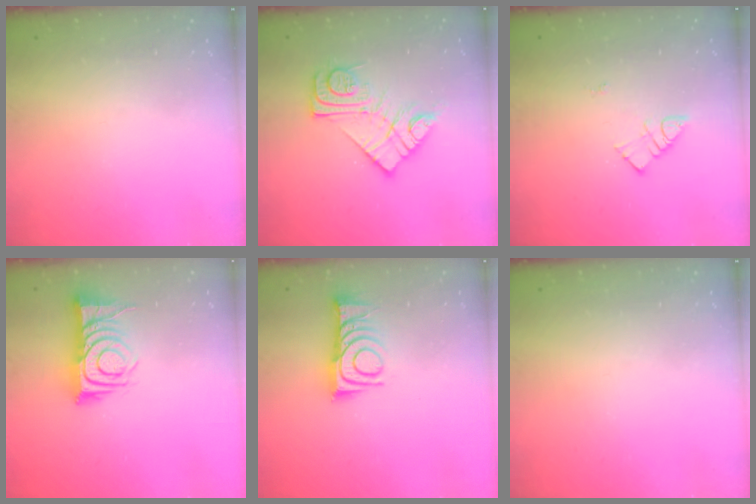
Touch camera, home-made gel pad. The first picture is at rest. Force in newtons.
{"total": 13.6, "press": 13.6, "slide": 0.9}
{"total": 5.8, "press": 5.8, "slide": 0.6}
{"total": 11.9, "press": 11.9, "slide": 0.6}
{"total": 10.6, "press": 10.6, "slide": 0.4}
{"total": 0.0}